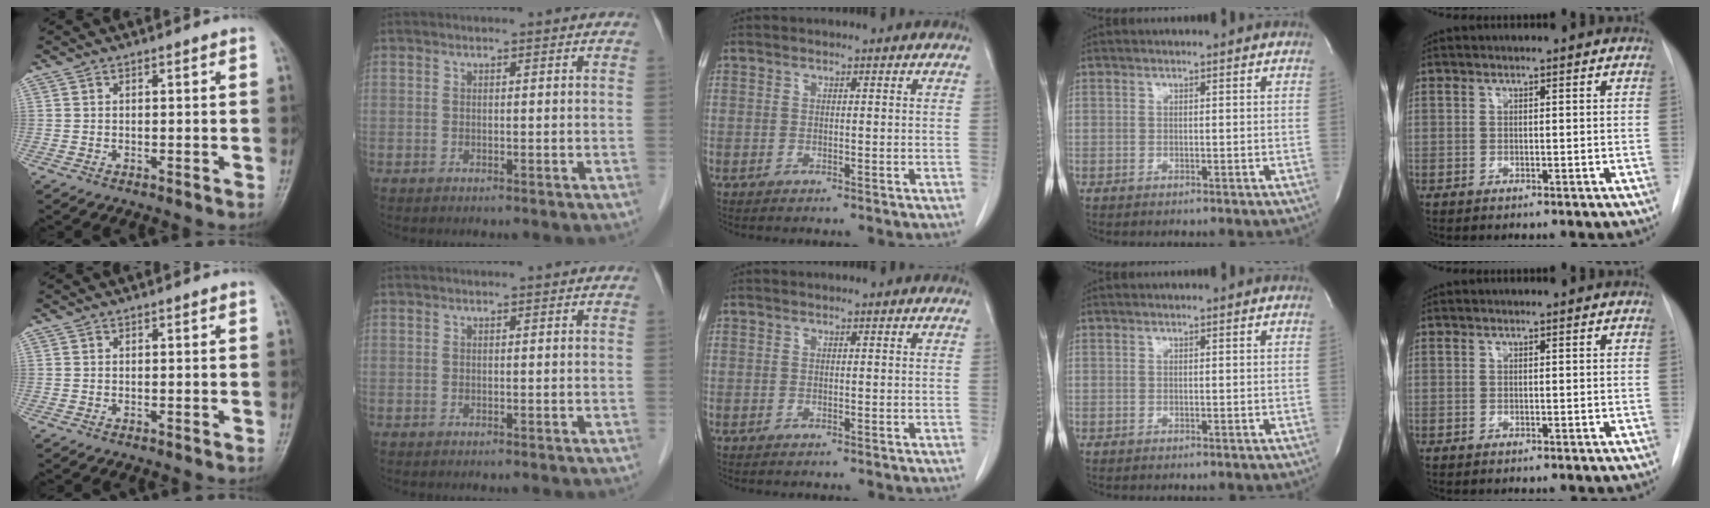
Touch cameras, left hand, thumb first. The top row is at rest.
{}